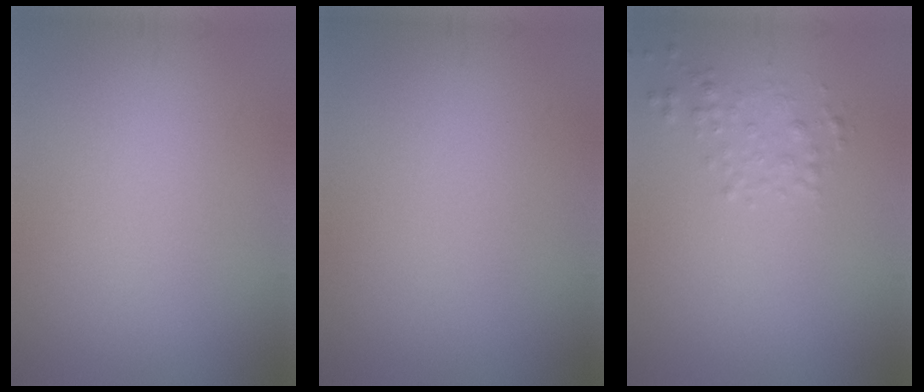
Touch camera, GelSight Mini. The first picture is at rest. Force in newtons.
{"total": 0.0}
{"total": 1.4, "press": 1.4, "slide": 0.0}